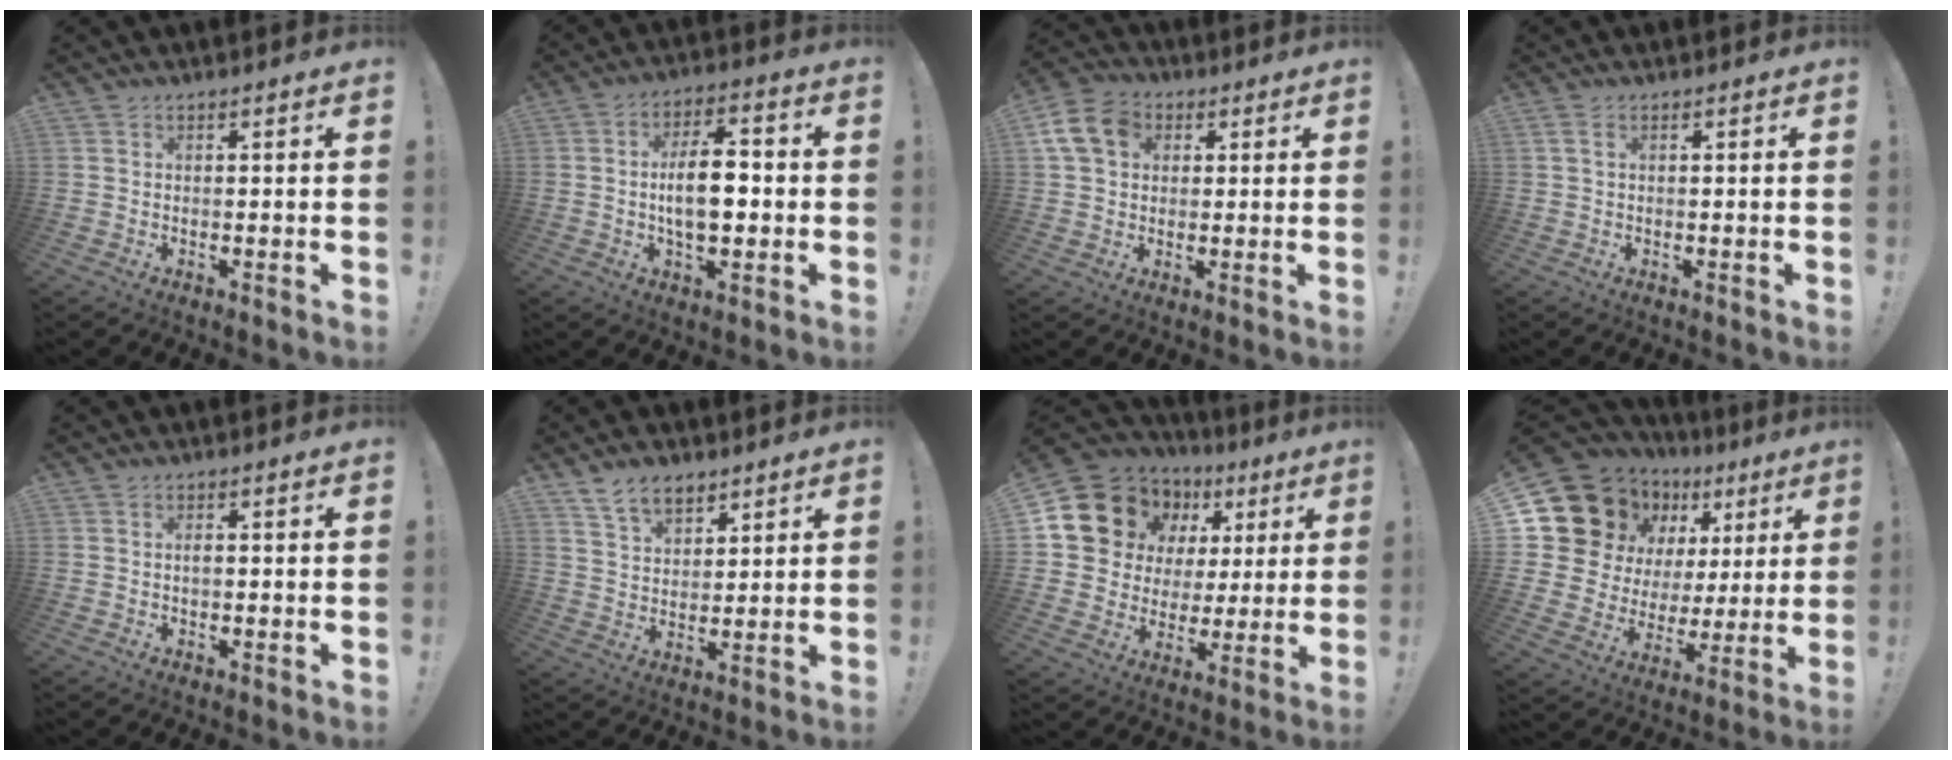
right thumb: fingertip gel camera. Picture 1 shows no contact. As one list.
[{"total": 11.4, "force": [-1.0, 5.8, 9.8], "torque": [-0.173, 0.005, -0.023]}, {"total": 12.0, "force": [3.8, 9.4, 6.5], "torque": [-0.117, -0.004, 0.076]}, {"total": 1.6, "force": [0.5, 0.5, 1.4], "torque": [-0.034, 0.005, 0.011]}, {"total": 0.9, "force": [-0.1, 0.6, 0.7], "torque": [-0.007, 0.000, -0.004]}, {"total": 8.6, "force": [6.1, 4.8, 3.6], "torque": [-0.062, -0.028, 0.117]}, {"total": 13.9, "force": [8.0, 10.2, 4.9], "torque": [-0.082, -0.050, 0.165]}, {"total": 14.1, "force": [9.4, 8.7, 6.0], "torque": [-0.107, -0.073, 0.189]}]